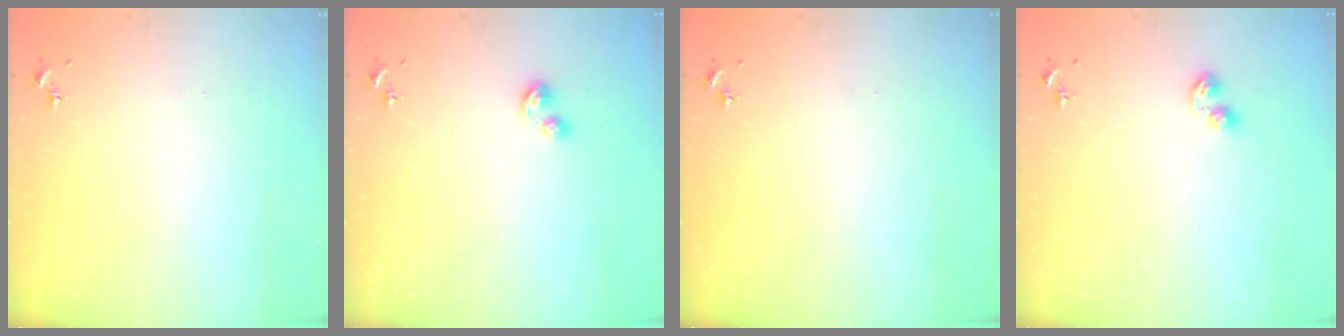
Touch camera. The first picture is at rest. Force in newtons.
{"total": 4.6, "press": 4.6, "slide": 0.5}
{"total": 0.0}
{"total": 3.7, "press": 3.6, "slide": 0.4}